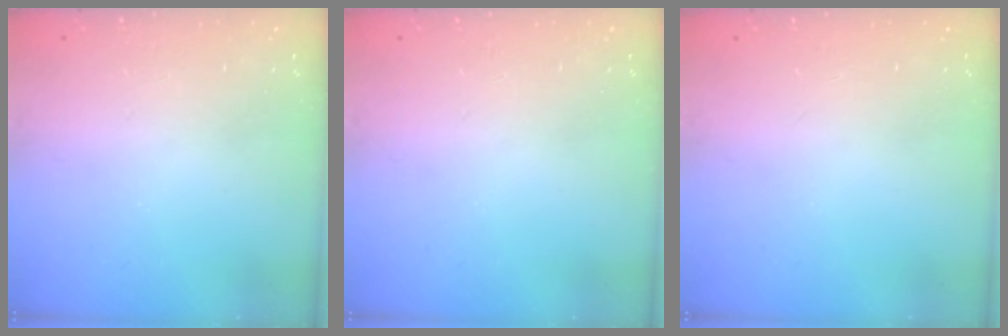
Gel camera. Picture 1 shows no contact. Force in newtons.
{"total": 0.0}
{"total": 0.0}